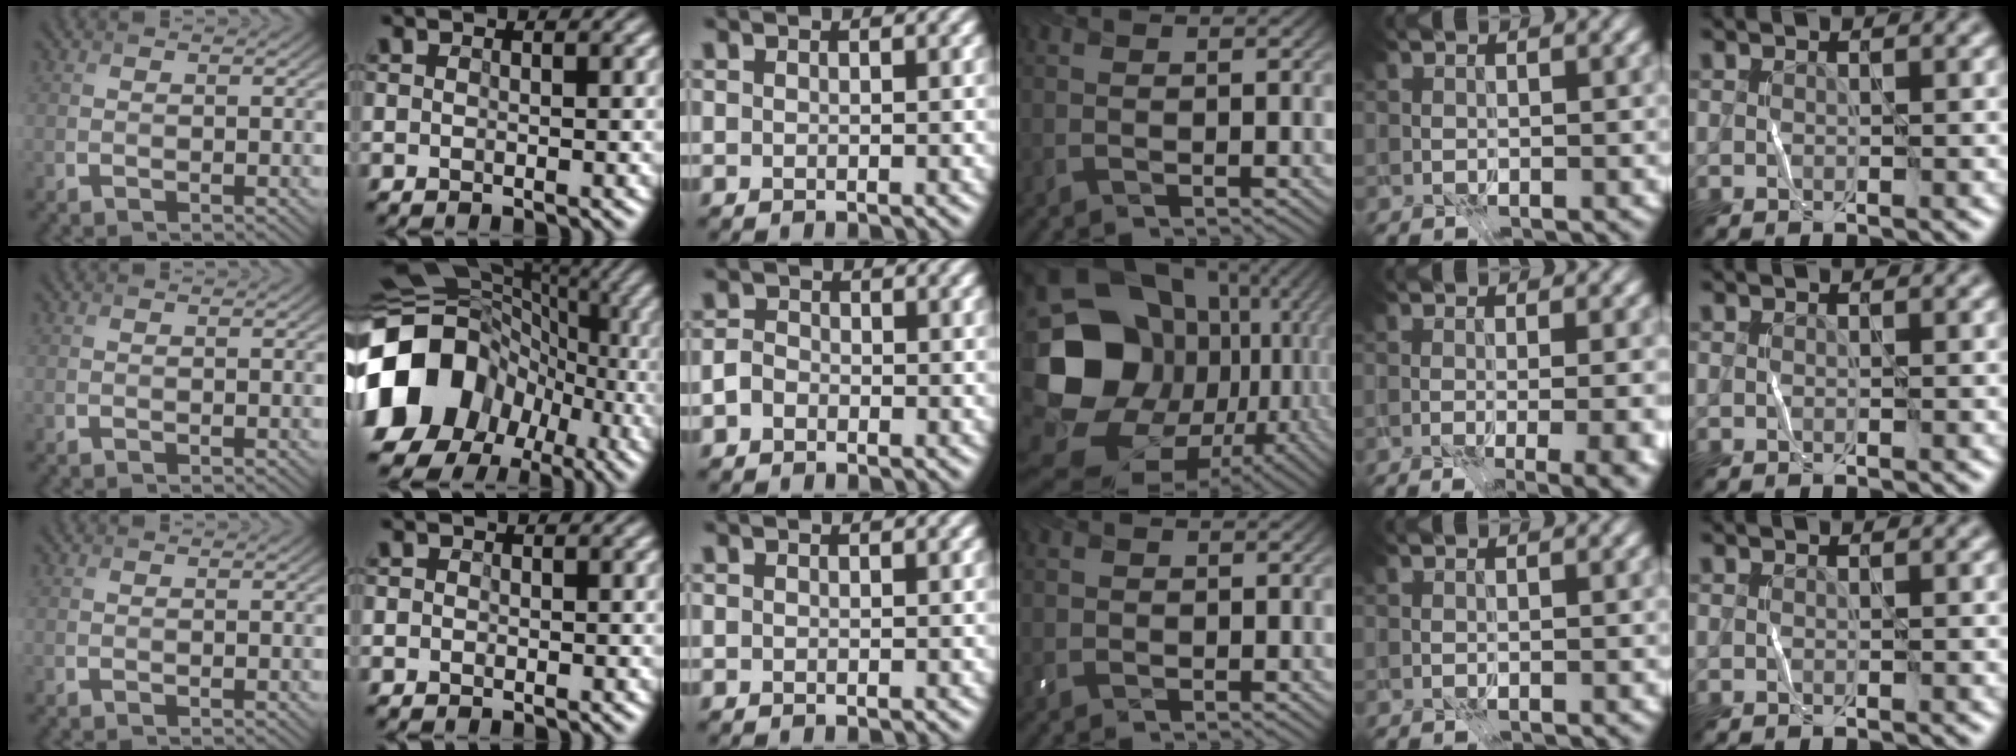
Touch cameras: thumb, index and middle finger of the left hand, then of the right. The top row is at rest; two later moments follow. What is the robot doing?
{"motion": "fold", "object": "receipt paper"}